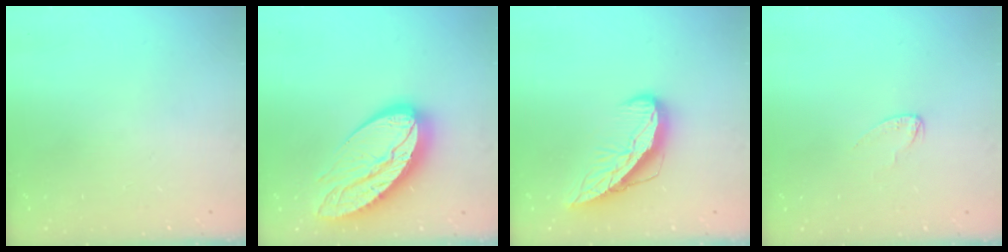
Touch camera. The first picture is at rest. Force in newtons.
{"total": 17.2, "press": 17.1, "slide": 1.5}
{"total": 9.9, "press": 9.9, "slide": 1.1}
{"total": 2.6, "press": 2.6, "slide": 0.2}